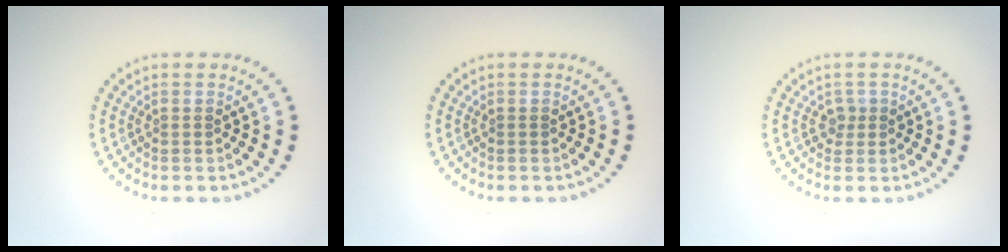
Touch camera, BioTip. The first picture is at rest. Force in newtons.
{"total": 0.0}
{"total": 1.1, "press": 0.9, "slide": 0.7}